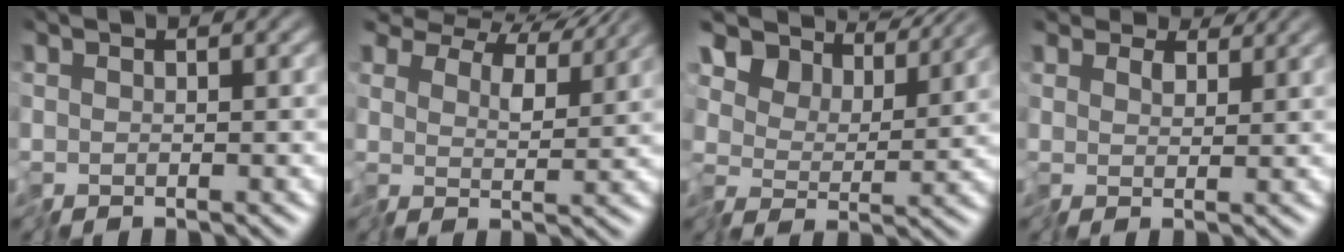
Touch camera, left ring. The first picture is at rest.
{"total": 9.2, "force": [7.8, 3.7, 3.4], "torque": [-0.087, 0.011, 0.113]}
{"total": 7.6, "force": [5.8, 3.7, 3.4], "torque": [-0.079, 0.013, 0.077]}
{"total": 2.6, "force": [2.0, 1.5, 0.8], "torque": [-0.024, 0.004, 0.026]}